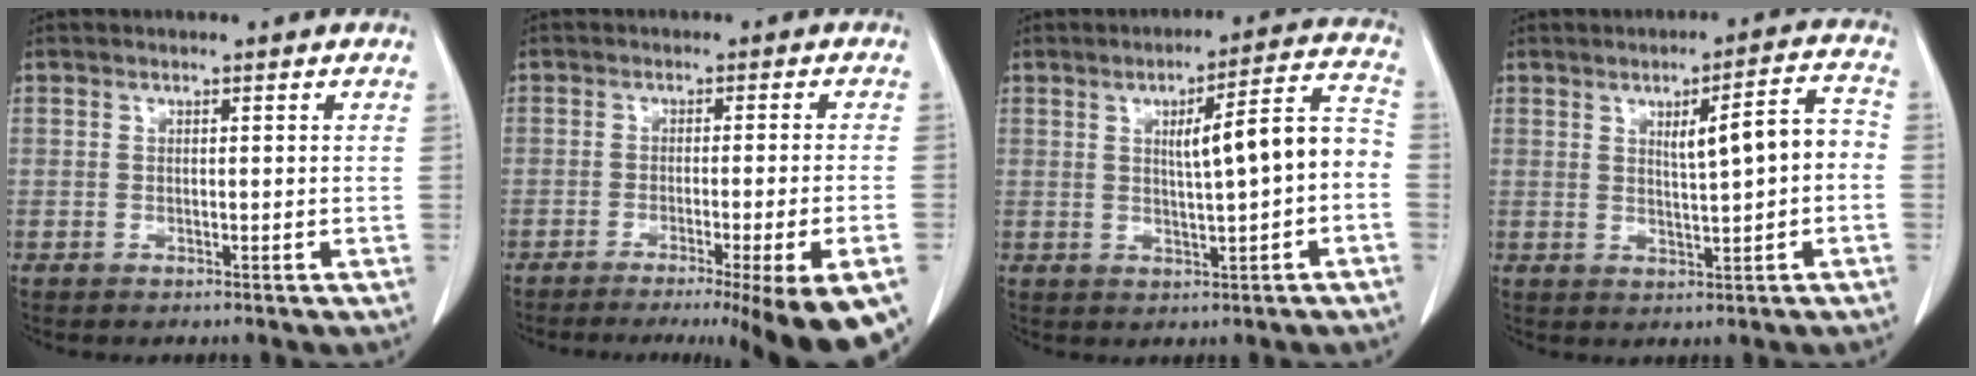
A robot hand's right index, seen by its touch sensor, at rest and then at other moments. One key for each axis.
{"total": 16.3, "fx": -11.5, "fy": -0.4, "fz": 11.6, "tx": -0.080, "ty": -0.028, "tz": -0.150}
{"total": 9.4, "fx": -0.3, "fy": 1.2, "fz": 9.3, "tx": -0.125, "ty": 0.027, "tz": -0.004}
{"total": 7.0, "fx": 0.2, "fy": 1.1, "fz": 6.9, "tx": -0.100, "ty": 0.019, "tz": 0.007}